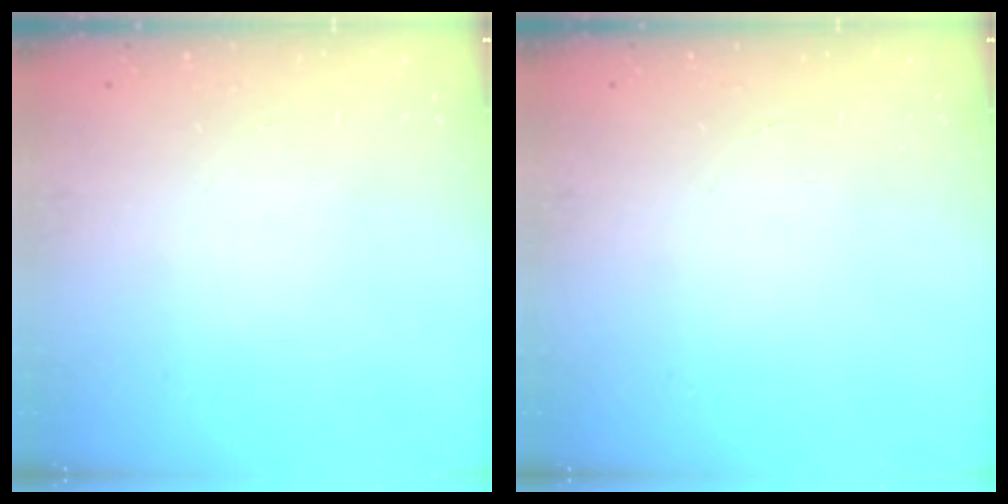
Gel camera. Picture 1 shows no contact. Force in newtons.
{"total": 0.0}